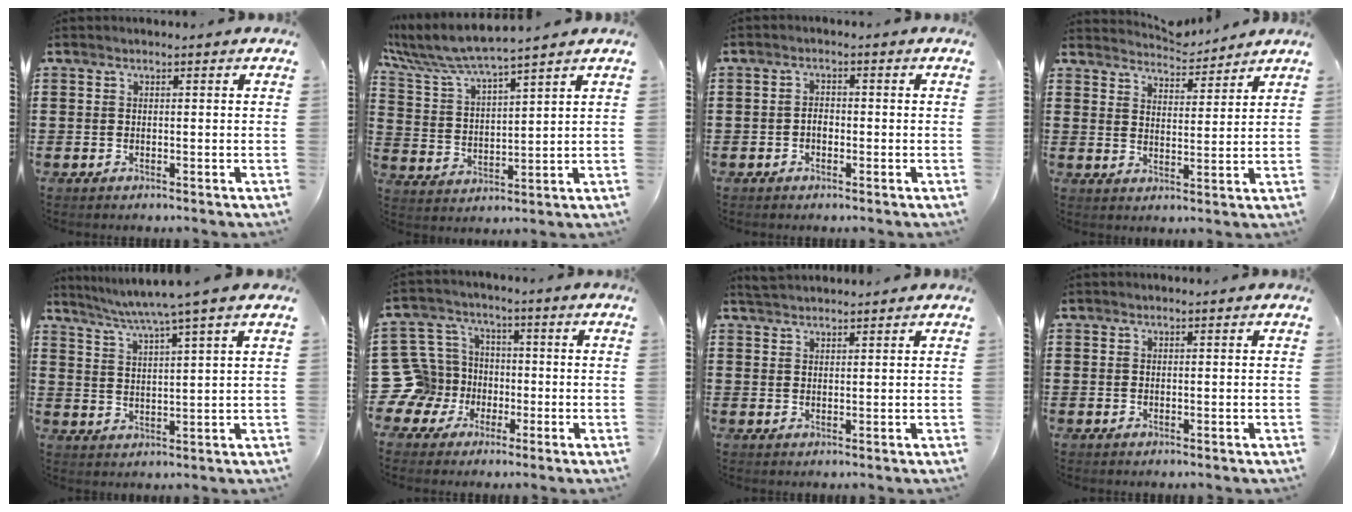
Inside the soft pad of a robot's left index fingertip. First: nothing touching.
{"total": 6.1, "force": [5.5, -0.1, 2.5], "torque": [-0.074, -0.032, 0.093]}
{"total": 1.6, "force": [-0.5, 1.0, 1.1], "torque": [-0.024, 0.003, -0.011]}
{"total": 4.6, "force": [4.5, 0.4, 0.4], "torque": [-0.027, -0.020, 0.082]}
{"total": 5.3, "force": [4.3, -1.2, 2.7], "torque": [-0.066, -0.026, 0.070]}
{"total": 10.7, "force": [-2.1, 10.1, 2.8], "torque": [-0.129, 0.011, -0.042]}
{"total": 2.1, "force": [2.1, 0.1, 0.2], "torque": [-0.008, 0.001, 0.042]}
{"total": 0.0}